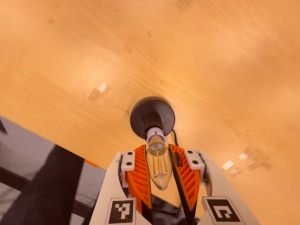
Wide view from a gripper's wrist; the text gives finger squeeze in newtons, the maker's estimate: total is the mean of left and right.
{"total": 9.8, "left": 8.8, "right": 10.7}